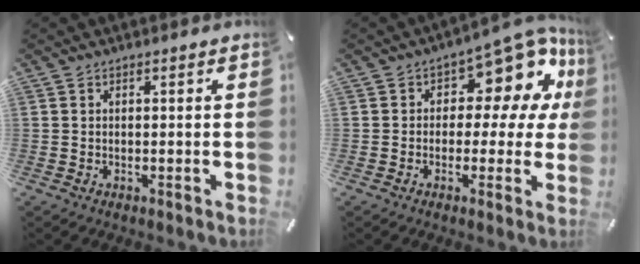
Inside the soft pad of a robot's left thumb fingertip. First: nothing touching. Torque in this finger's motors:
{"motor_torque": [0.44, 0.41, 0.57, 0.38, 0.06]}